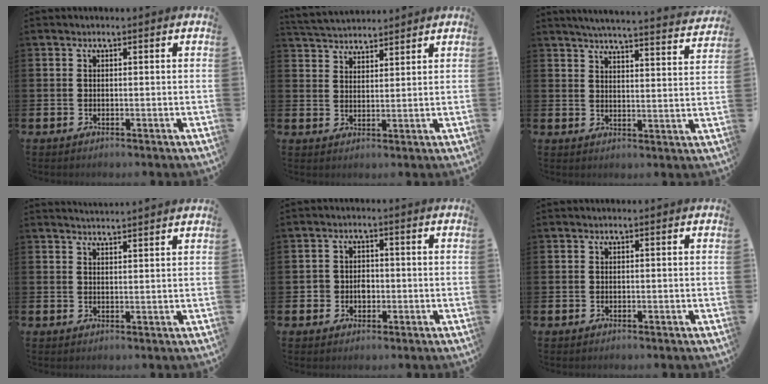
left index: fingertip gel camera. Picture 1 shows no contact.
{"total": 3.9, "force": [3.8, 0.7, 0.0], "torque": [-0.020, -0.015, 0.072]}
{"total": 5.2, "force": [5.0, -0.2, 1.2], "torque": [-0.030, -0.041, 0.084]}
{"total": 2.6, "force": [2.6, -0.4, 0.0], "torque": [-0.004, -0.014, 0.048]}
{"total": 2.4, "force": [-0.6, 2.2, 0.8], "torque": [-0.006, 0.001, -0.020]}
{"total": 0.0}